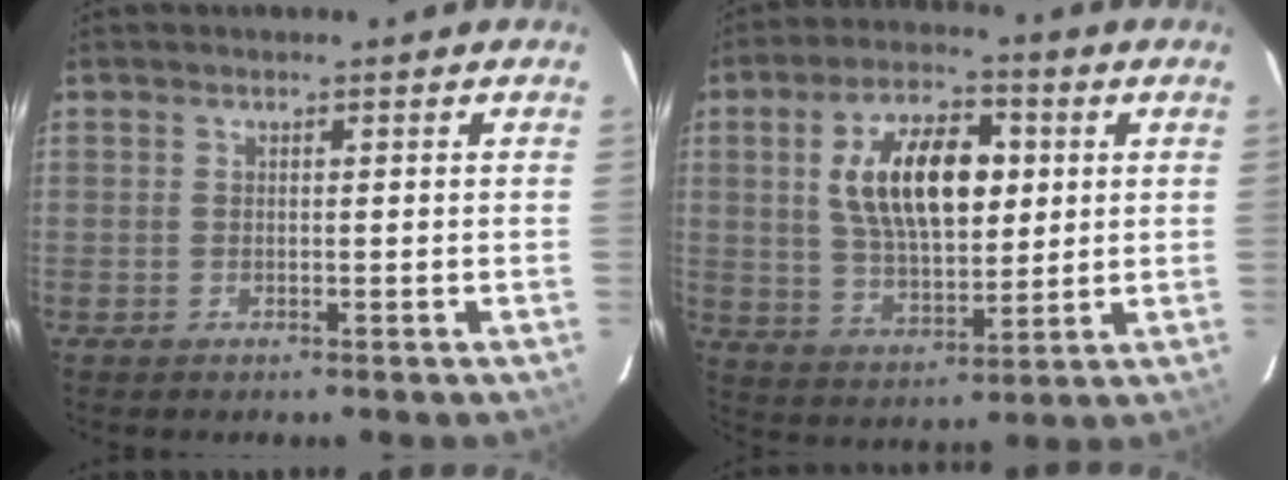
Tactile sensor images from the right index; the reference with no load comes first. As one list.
[{"total": 15.4, "force": [3.4, 7.8, 12.8], "torque": [-0.225, 0.018, 0.066]}]